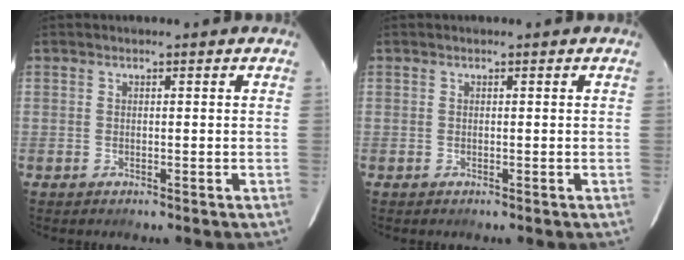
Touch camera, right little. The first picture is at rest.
{"total": 0.0}